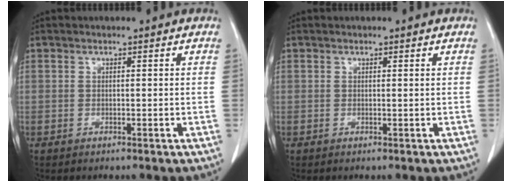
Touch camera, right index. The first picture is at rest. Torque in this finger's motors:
{"motor_torque": [-0.08, 0.00, 0.05, 0.01]}